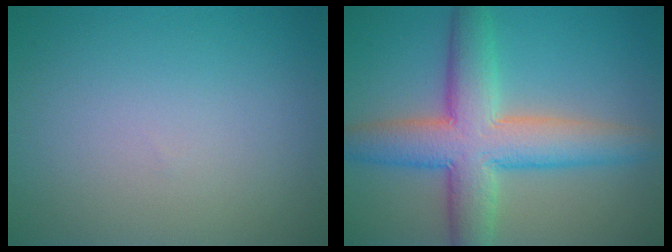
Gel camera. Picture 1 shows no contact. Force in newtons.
{"total": 8.6, "press": 8.6, "slide": 0.5}